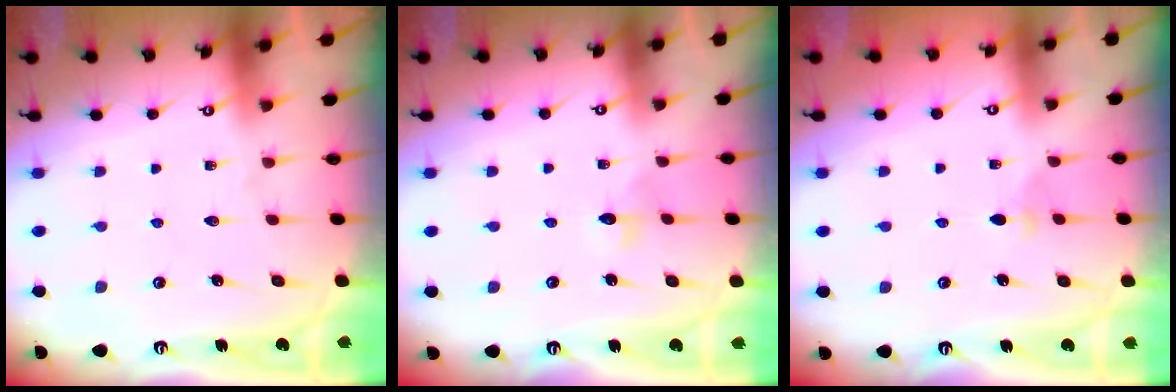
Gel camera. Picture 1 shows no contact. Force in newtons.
{"total": 3.3, "press": 3.2, "slide": 0.6}
{"total": 2.7, "press": 2.6, "slide": 0.6}